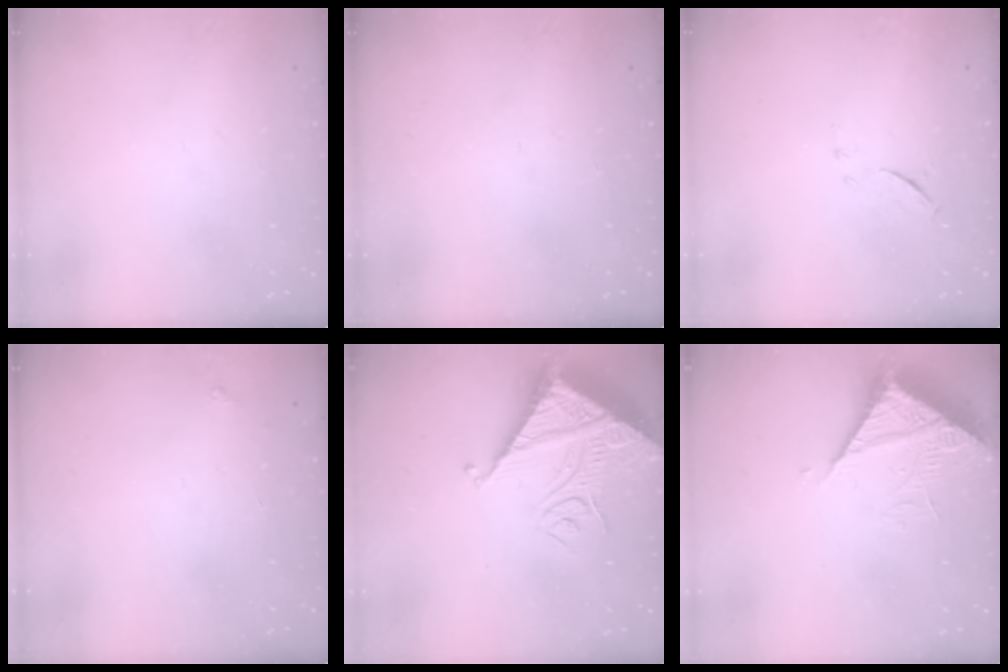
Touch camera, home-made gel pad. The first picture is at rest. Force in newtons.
{"total": 0.0}
{"total": 6.3, "press": 6.2, "slide": 0.6}
{"total": 2.5, "press": 2.5, "slide": 0.4}
{"total": 13.7, "press": 13.7, "slide": 1.3}
{"total": 7.8, "press": 7.8, "slide": 0.8}